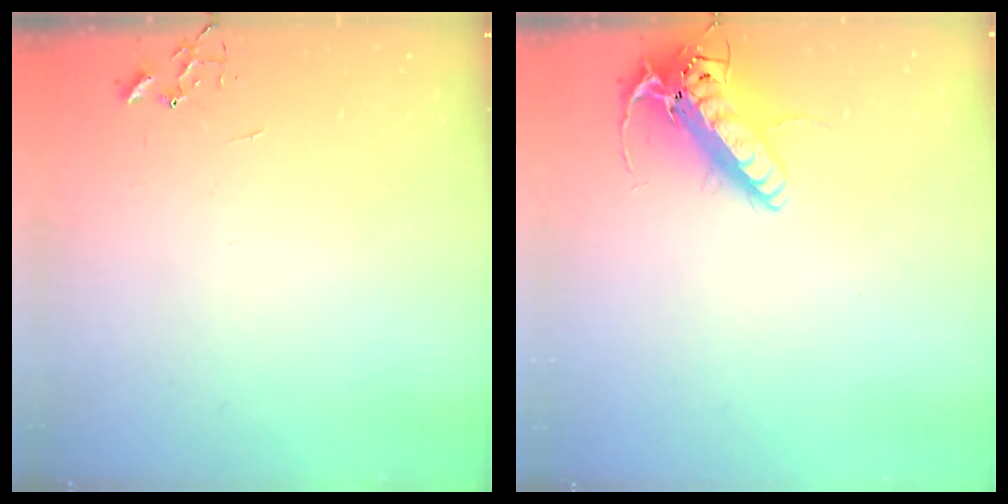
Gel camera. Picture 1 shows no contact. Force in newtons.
{"total": 16.7, "press": 16.4, "slide": 3.1}